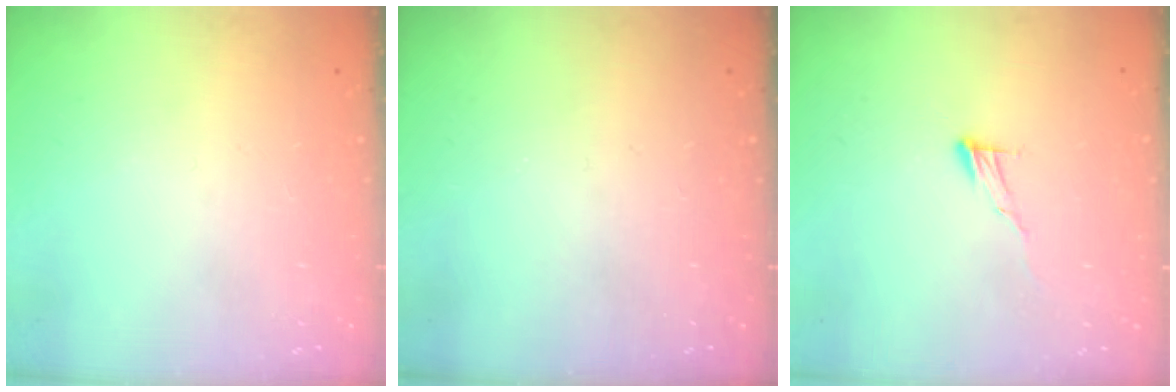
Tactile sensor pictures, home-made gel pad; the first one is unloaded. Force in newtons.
{"total": 0.0}
{"total": 6.5, "press": 6.5, "slide": 0.4}